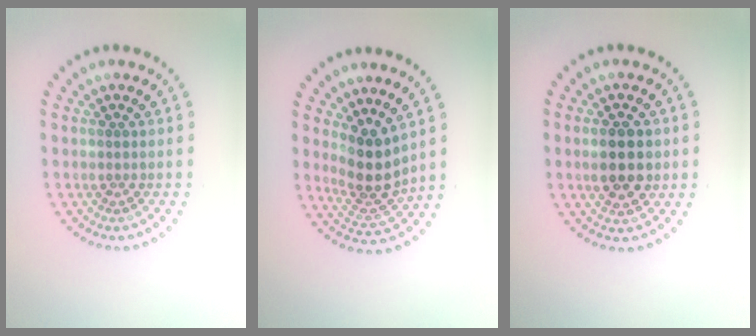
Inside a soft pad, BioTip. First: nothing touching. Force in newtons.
{"total": 4.0, "press": 3.1, "slide": 2.4}
{"total": 3.6, "press": 3.6, "slide": 0.2}